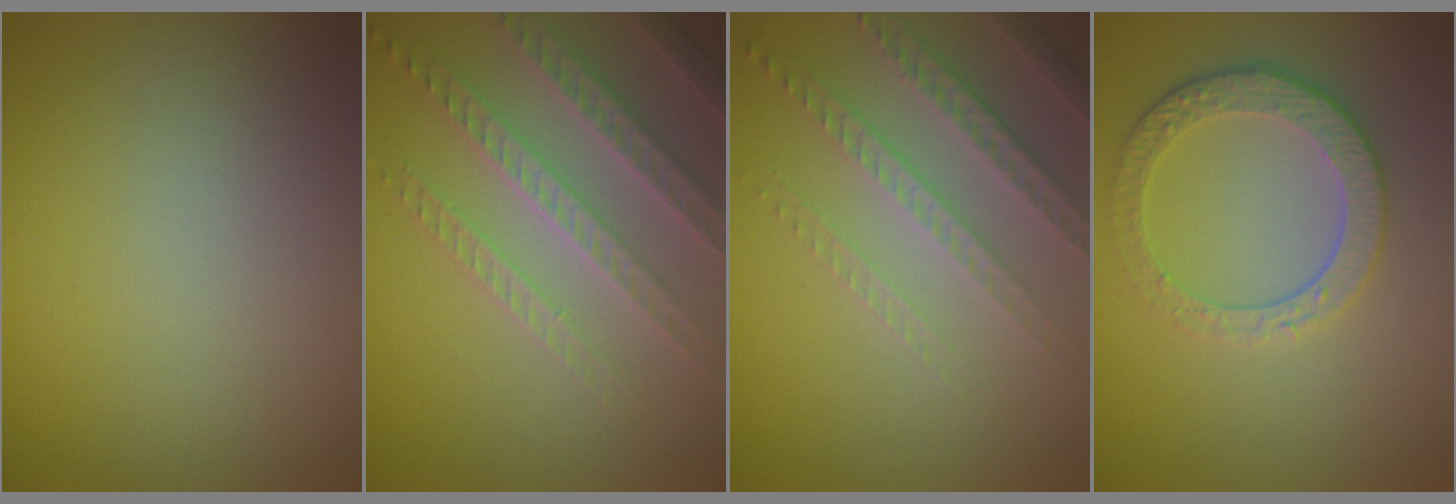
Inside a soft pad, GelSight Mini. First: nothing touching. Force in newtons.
{"total": 4.0, "press": 3.9, "slide": 0.8}
{"total": 4.8, "press": 3.1, "slide": 3.7}
{"total": 3.9, "press": 3.1, "slide": 2.4}